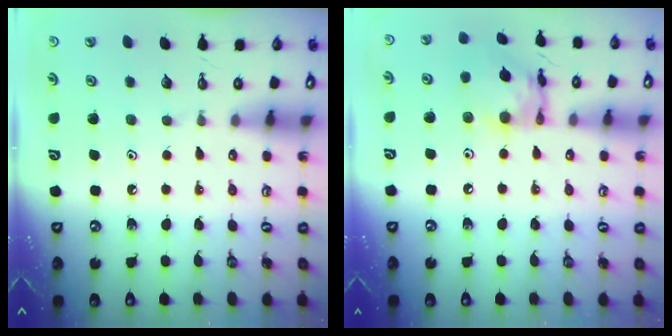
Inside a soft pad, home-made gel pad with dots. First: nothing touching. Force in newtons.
{"total": 13.1, "press": 13.0, "slide": 1.0}